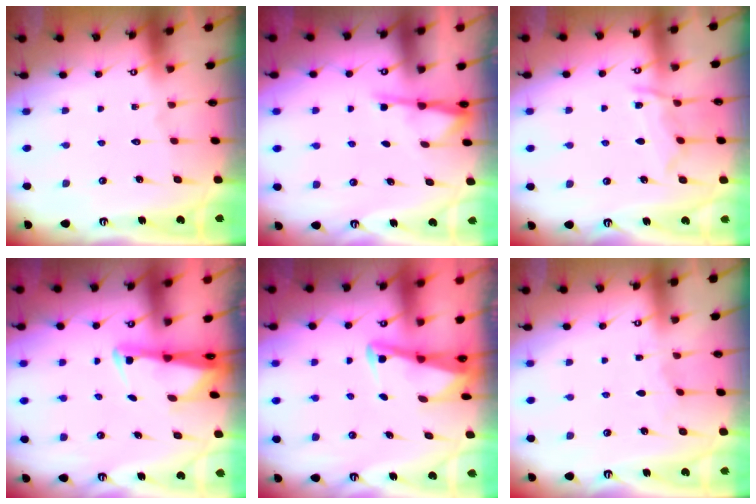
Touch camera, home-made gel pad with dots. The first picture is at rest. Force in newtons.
{"total": 2.8, "press": 2.7, "slide": 0.5}
{"total": 8.6, "press": 8.6, "slide": 0.8}
{"total": 2.6, "press": 2.6, "slide": 0.5}
{"total": 2.9, "press": 2.9, "slide": 0.4}
{"total": 1.8, "press": 1.8, "slide": 0.3}